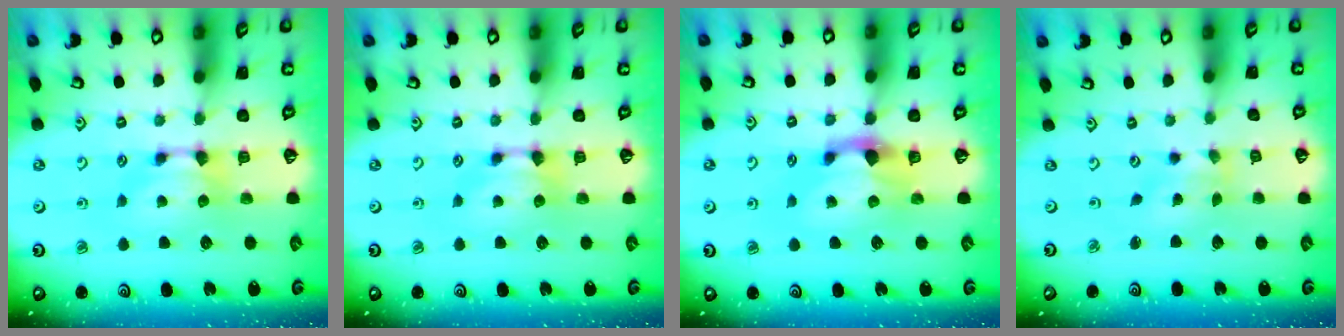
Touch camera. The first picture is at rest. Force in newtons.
{"total": 0.0}
{"total": 2.2, "press": 1.7, "slide": 1.4}
{"total": 1.7, "press": 1.3, "slide": 1.0}